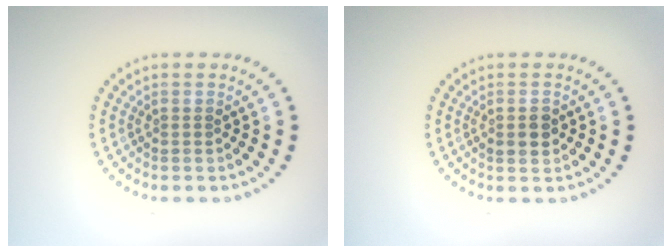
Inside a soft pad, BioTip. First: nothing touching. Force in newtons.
{"total": 1.6, "press": 1.6, "slide": 0.2}